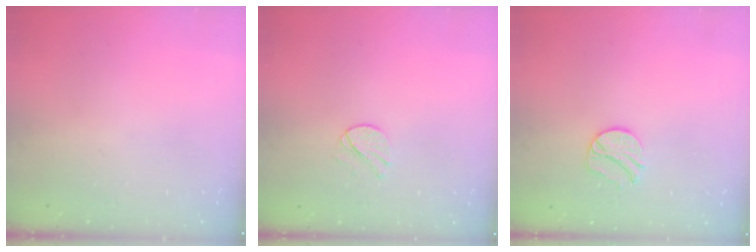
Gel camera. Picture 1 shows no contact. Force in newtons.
{"total": 4.7, "press": 4.6, "slide": 0.5}
{"total": 8.7, "press": 8.7, "slide": 0.2}